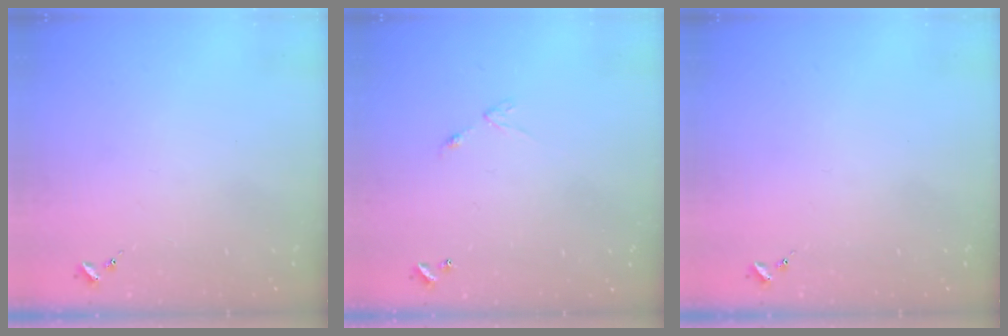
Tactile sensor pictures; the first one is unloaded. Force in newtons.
{"total": 5.9, "press": 5.9, "slide": 0.4}
{"total": 0.0}